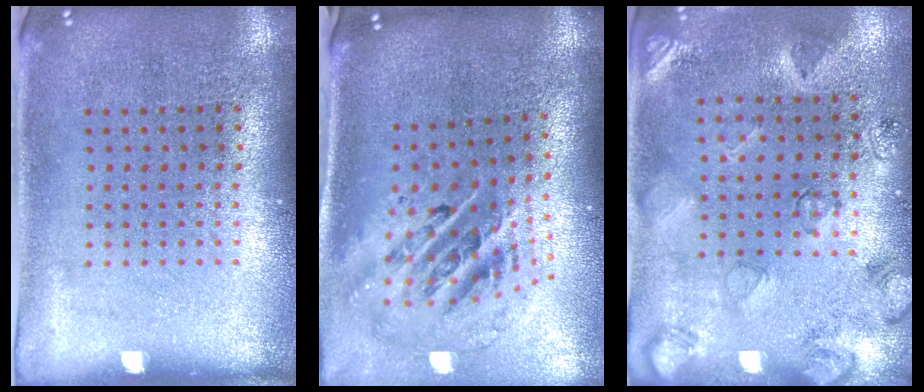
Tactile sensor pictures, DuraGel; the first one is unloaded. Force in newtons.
{"total": 2.8, "press": 1.9, "slide": 2.0}
{"total": 2.5, "press": 1.8, "slide": 1.8}